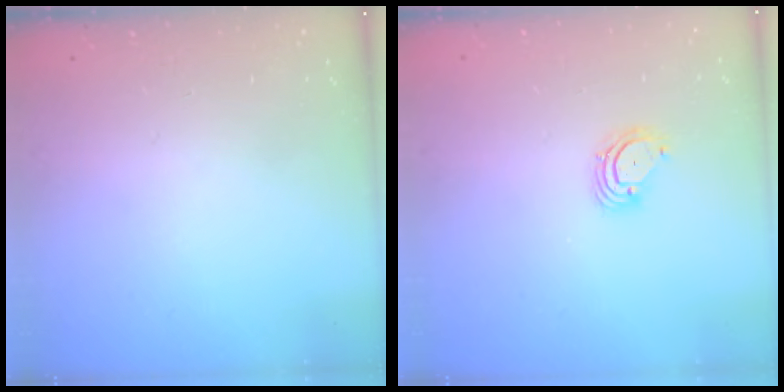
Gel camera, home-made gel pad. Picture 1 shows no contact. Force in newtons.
{"total": 3.6, "press": 3.6, "slide": 0.3}